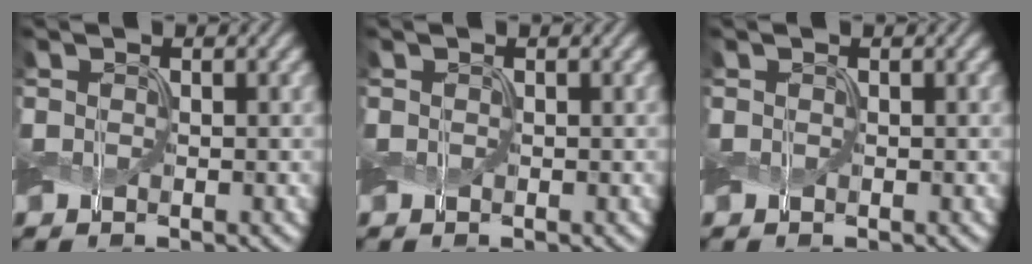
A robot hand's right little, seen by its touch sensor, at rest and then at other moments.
{"total": 0.0}
{"total": 0.0}